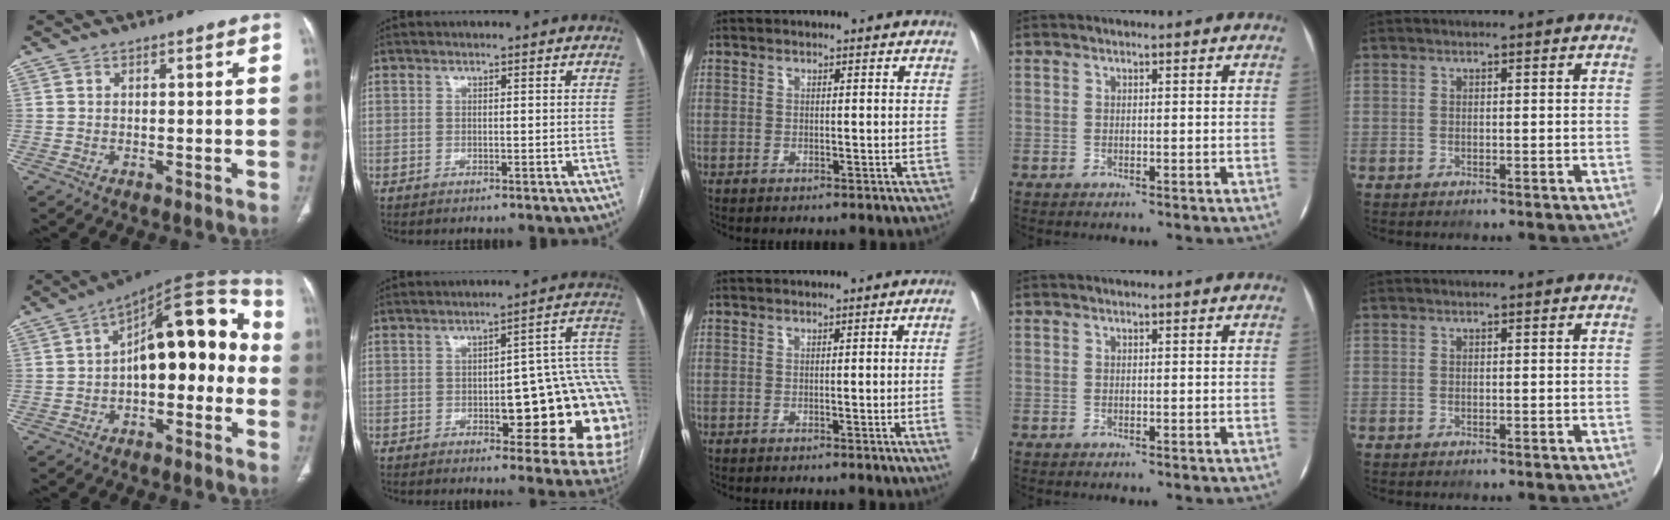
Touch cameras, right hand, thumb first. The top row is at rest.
{"thumb": {"total": 18.6, "force": [-0.7, 9.3, 16.1], "torque": [-0.190, 0.057, -0.021]}, "index": {"total": 20.2, "force": [-2.0, 5.5, 19.3], "torque": [-0.146, 0.031, -0.012]}, "middle": {"total": 4.3, "force": [-0.9, -0.7, 4.1], "torque": [-0.047, 0.002, -0.012]}}